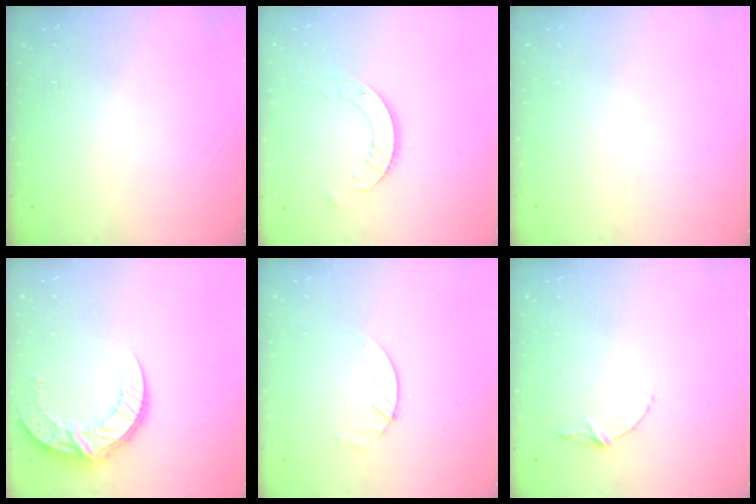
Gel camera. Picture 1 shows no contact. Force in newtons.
{"total": 7.6, "press": 7.5, "slide": 0.5}
{"total": 0.0}
{"total": 13.9, "press": 13.8, "slide": 1.4}
{"total": 1.7, "press": 1.6, "slide": 0.2}
{"total": 5.2, "press": 5.1, "slide": 0.5}